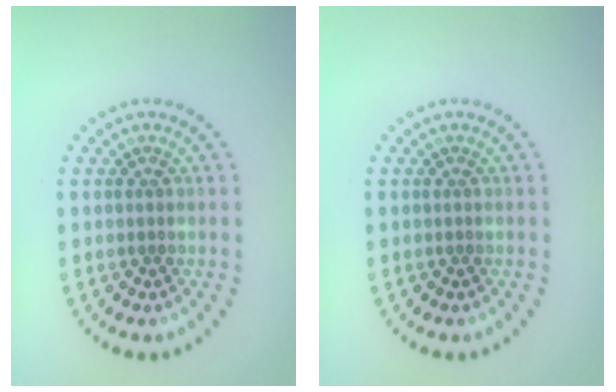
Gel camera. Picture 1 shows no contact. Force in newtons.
{"total": 0.0}